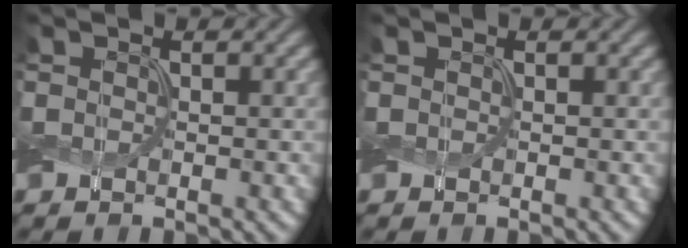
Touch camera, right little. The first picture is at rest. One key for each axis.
{"total": 0.0}